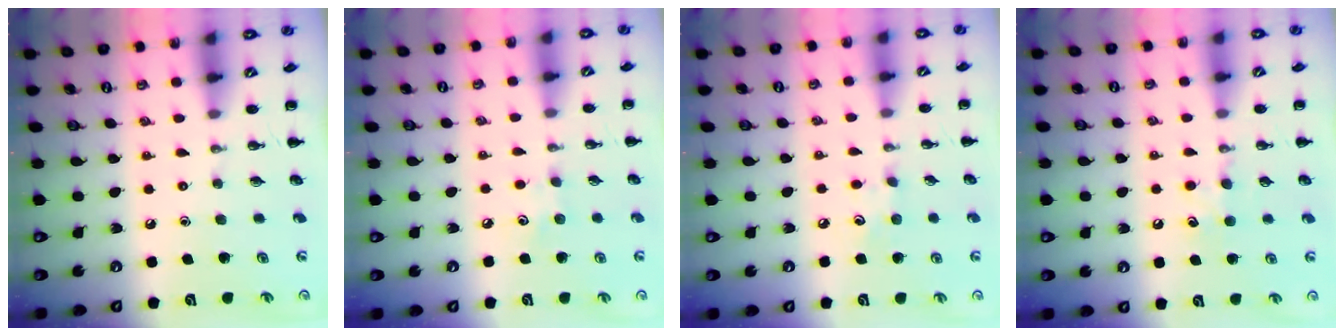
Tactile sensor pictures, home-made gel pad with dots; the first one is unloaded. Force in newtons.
{"total": 3.7, "press": 3.6, "slide": 1.0}
{"total": 7.1, "press": 6.9, "slide": 1.6}
{"total": 6.1, "press": 5.9, "slide": 1.7}